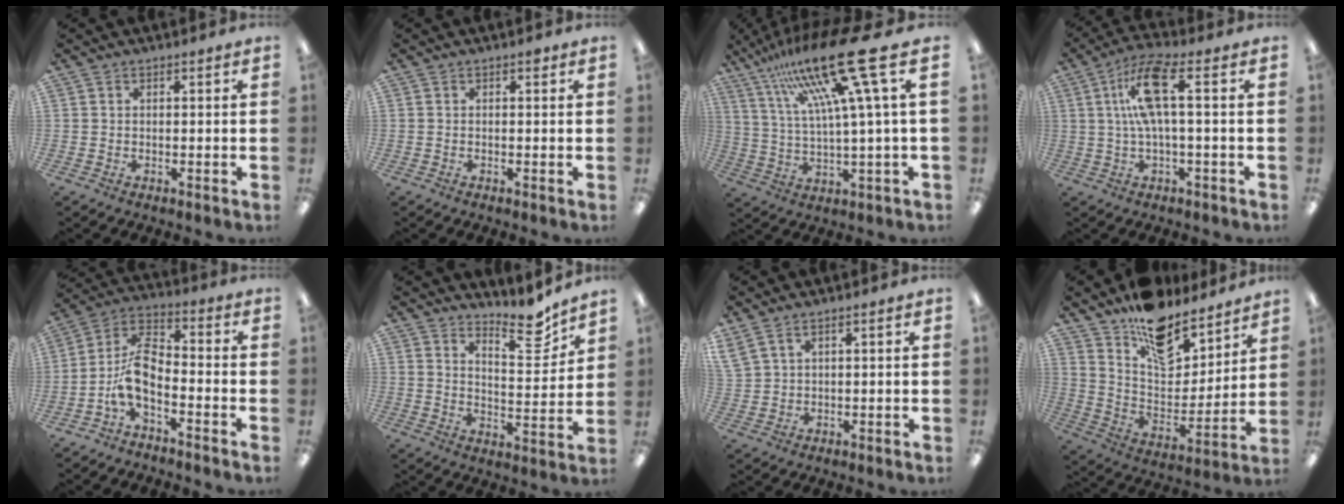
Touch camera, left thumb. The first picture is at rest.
{"total": 1.1, "force": [0.2, 0.4, 1.0], "torque": [-0.021, 0.003, 0.002]}
{"total": 23.1, "force": [12.4, 3.5, 19.2], "torque": [-0.354, -0.072, 0.189]}
{"total": 12.1, "force": [2.5, 3.5, 11.3], "torque": [-0.221, 0.006, 0.041]}
{"total": 10.7, "force": [-3.1, 5.6, 8.5], "torque": [-0.186, -0.003, -0.058]}
{"total": 10.4, "force": [8.6, 2.5, 5.3], "torque": [-0.064, -0.066, 0.143]}
{"total": 3.8, "force": [2.1, 1.9, 2.6], "torque": [-0.052, -0.001, 0.041]}
{"total": 14.9, "force": [11.5, 7.4, 5.9], "torque": [-0.091, -0.093, 0.205]}